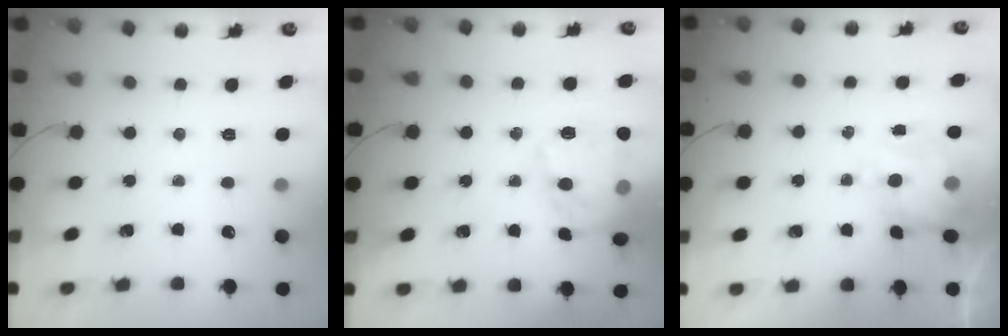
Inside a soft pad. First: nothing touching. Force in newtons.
{"total": 15.6, "press": 15.6, "slide": 0.7}
{"total": 7.1, "press": 7.0, "slide": 1.3}